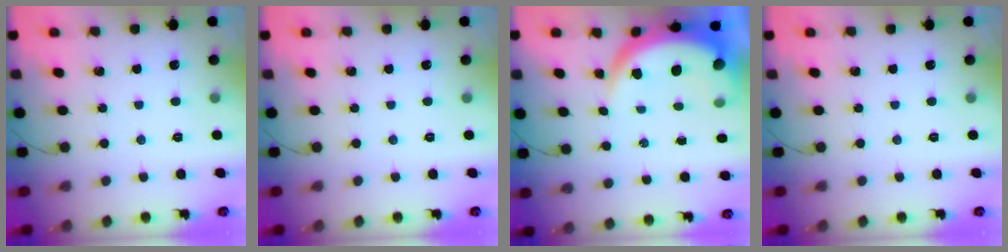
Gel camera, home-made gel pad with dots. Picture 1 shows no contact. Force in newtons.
{"total": 0.0}
{"total": 9.6, "press": 9.6, "slide": 1.1}
{"total": 0.0}